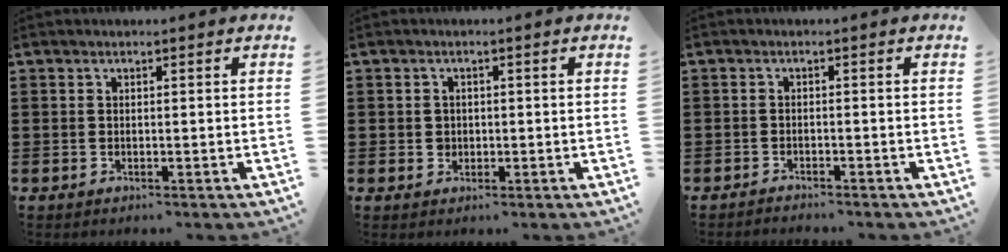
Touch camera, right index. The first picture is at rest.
{"total": 1.5, "force": [0.0, 1.4, 0.4], "torque": [-0.011, 0.006, -0.002]}
{"total": 1.1, "force": [-1.1, 0.1, -0.1], "torque": [-0.001, 0.004, -0.025]}